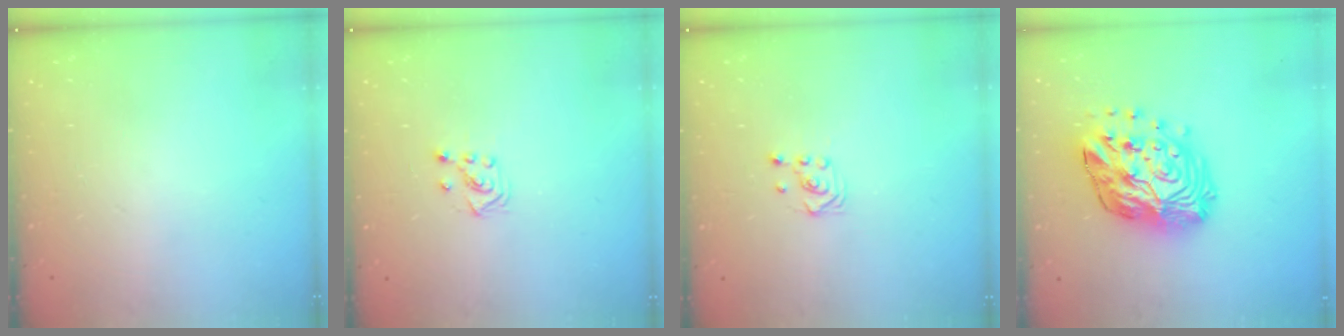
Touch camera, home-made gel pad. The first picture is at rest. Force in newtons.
{"total": 4.4, "press": 4.4, "slide": 0.5}
{"total": 2.7, "press": 2.4, "slide": 1.2}
{"total": 18.7, "press": 18.7, "slide": 1.4}